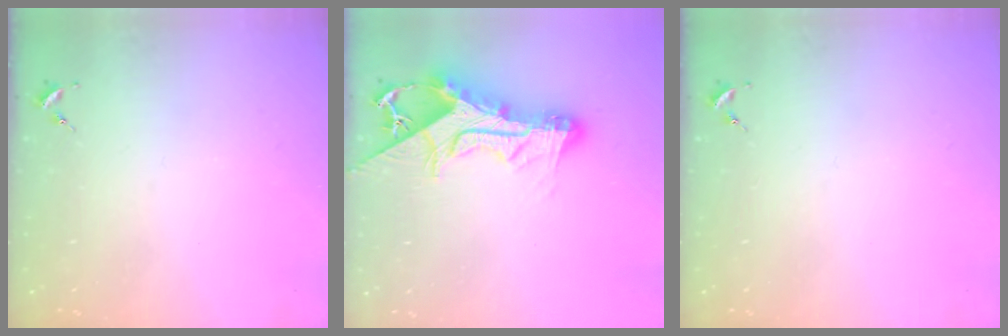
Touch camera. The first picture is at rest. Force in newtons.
{"total": 15.5, "press": 15.4, "slide": 1.6}
{"total": 0.0}